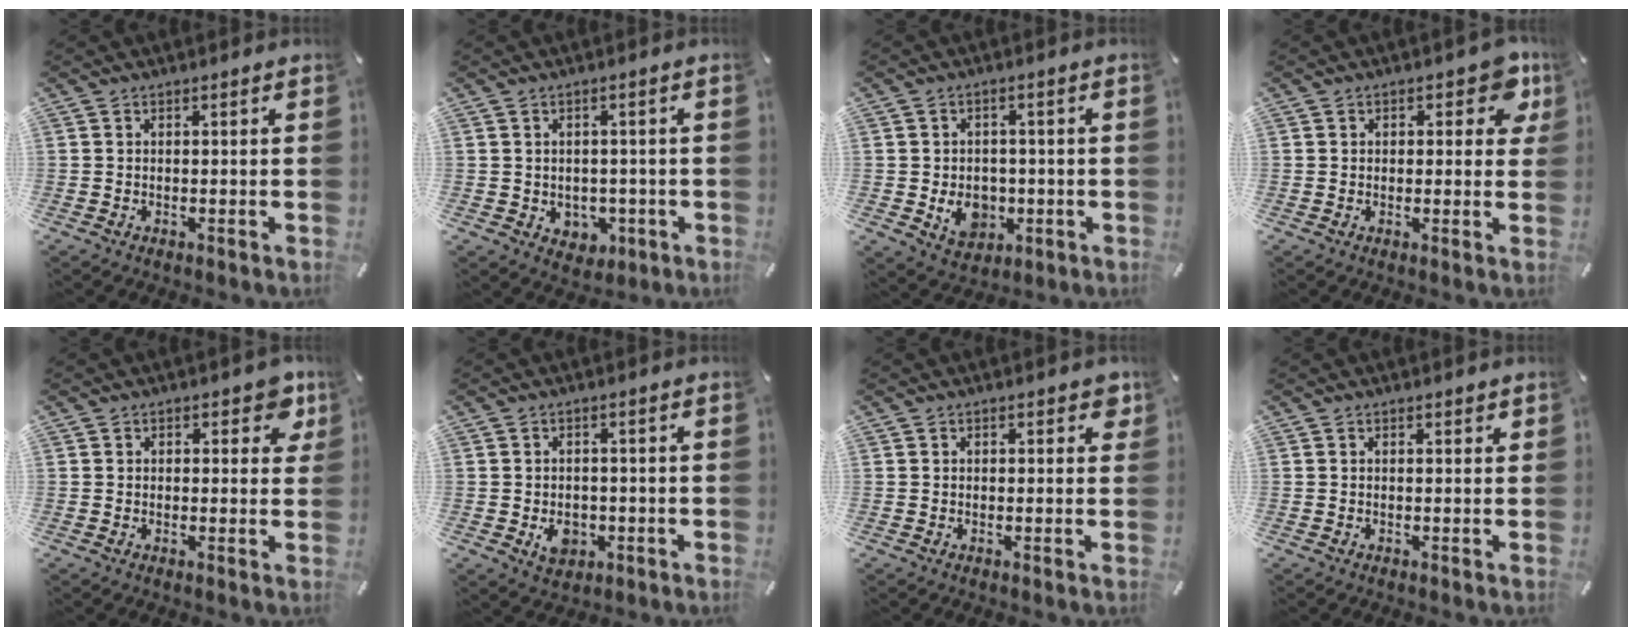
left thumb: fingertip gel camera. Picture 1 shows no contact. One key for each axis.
{"total": 3.8, "fx": -0.1, "fy": 3.7, "fz": 1.1, "tx": -0.008, "ty": 0.001, "tz": -0.001}
{"total": 7.7, "fx": -1.5, "fy": 6.3, "fz": 4.1, "tx": -0.067, "ty": 0.004, "tz": -0.025}
{"total": 6.5, "fx": 3.0, "fy": 3.8, "fz": 4.4, "tx": -0.036, "ty": -0.007, "tz": 0.043}
{"total": 5.3, "fx": 2.3, "fy": 3.3, "fz": 3.5, "tx": -0.026, "ty": -0.003, "tz": 0.032}
{"total": 5.4, "fx": -1.3, "fy": 4.5, "fz": 2.8, "tx": -0.027, "ty": -0.003, "tz": -0.022}
{"total": 2.4, "fx": 1.1, "fy": 1.5, "fz": 1.5, "tx": -0.008, "ty": -0.002, "tz": 0.013}
{"total": 0.8, "fx": 0.4, "fy": 0.6, "fz": 0.3, "tx": 0.003, "ty": 0.000, "tz": 0.005}